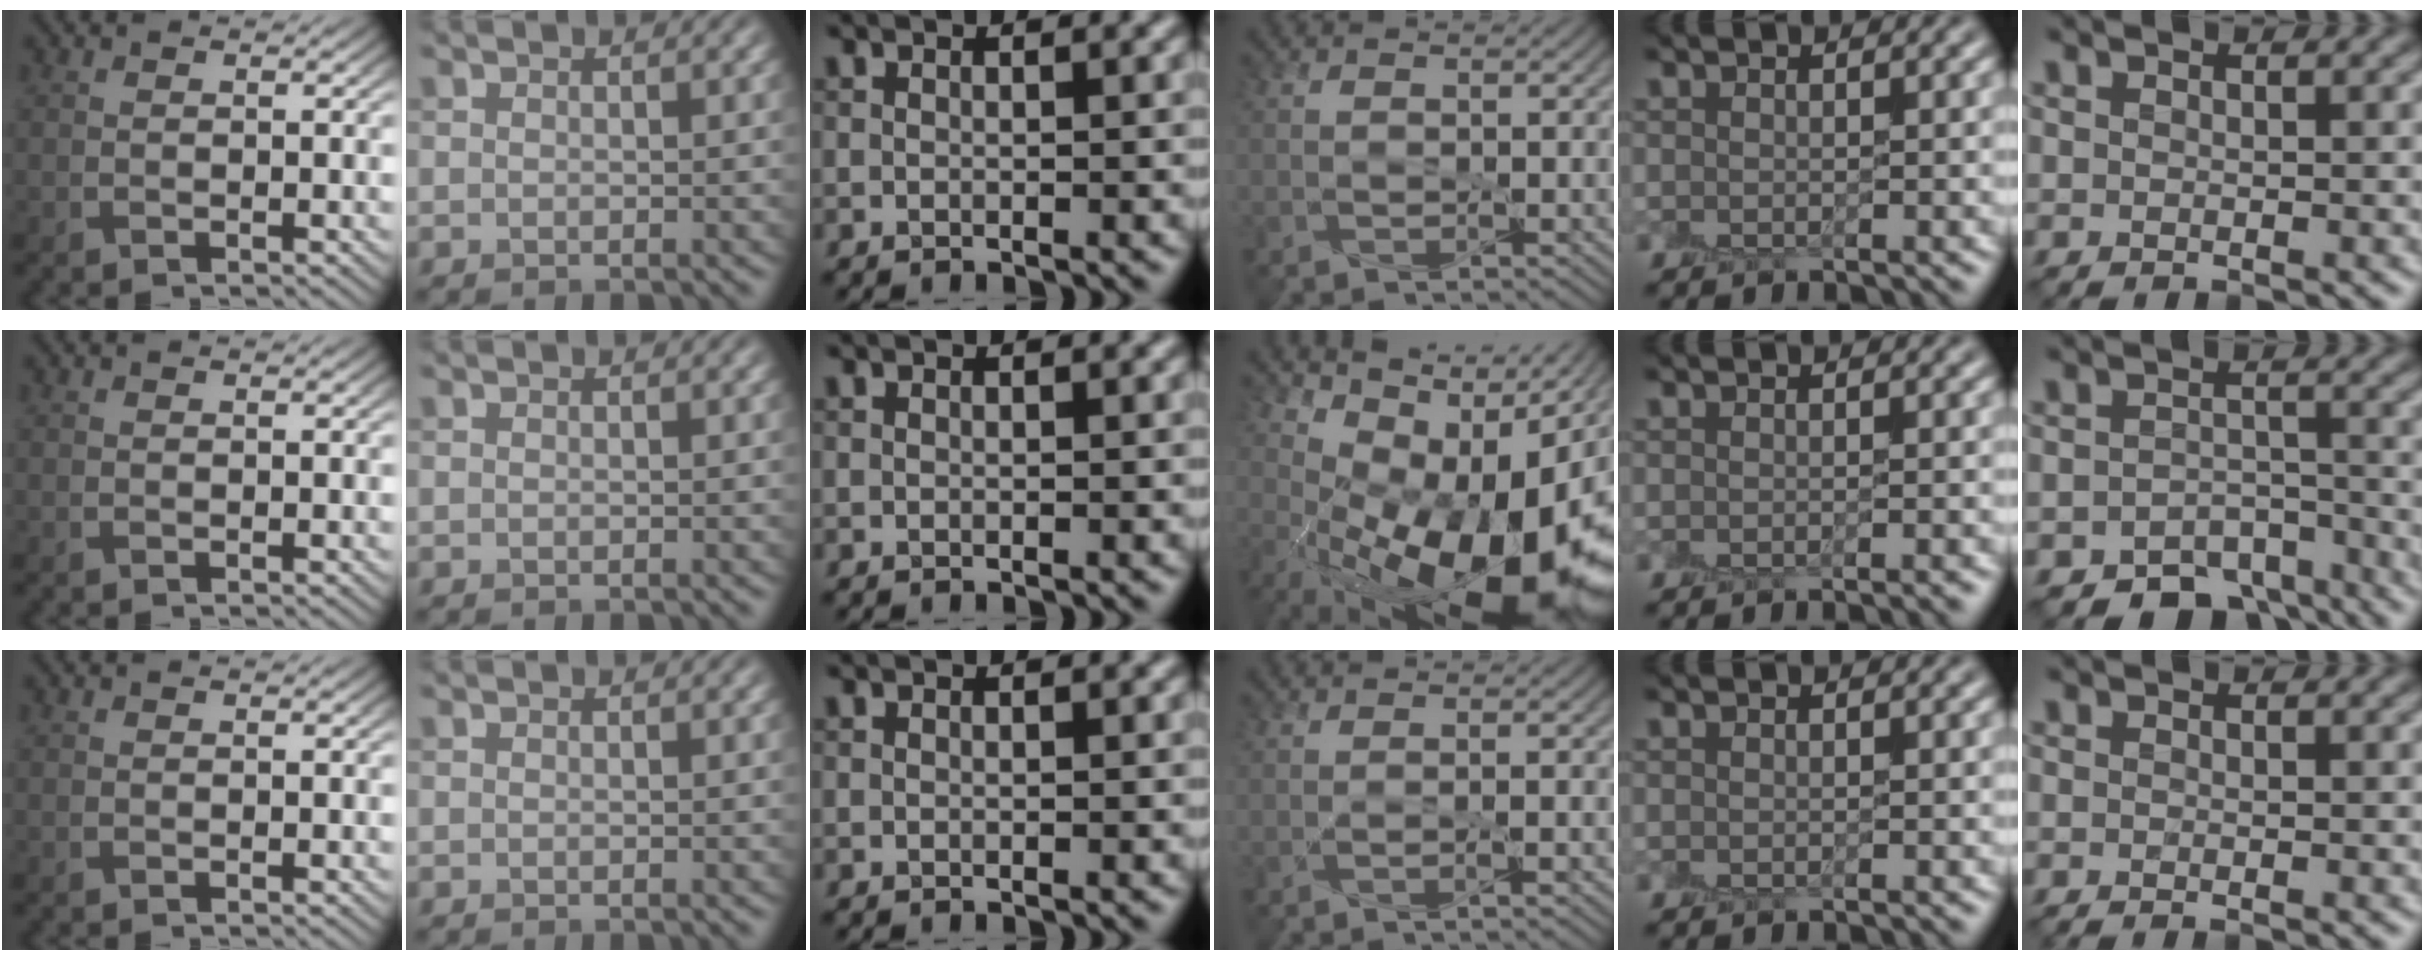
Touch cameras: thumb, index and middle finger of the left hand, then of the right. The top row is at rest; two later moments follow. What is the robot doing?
{"motion": "peel", "object": "lint roller sheet"}